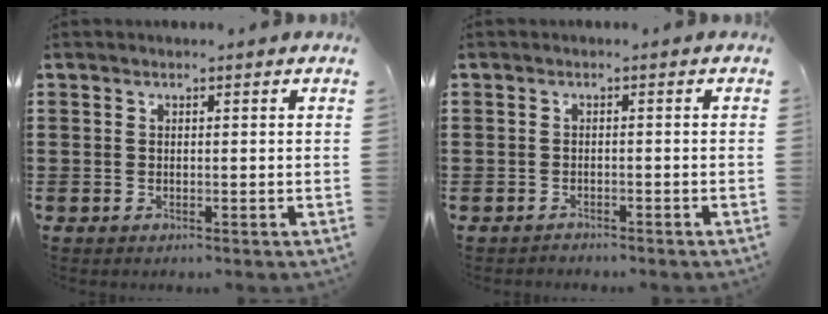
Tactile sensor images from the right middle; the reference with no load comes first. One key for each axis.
{"total": 1.0, "fx": -1.0, "fy": 0.3, "fz": -0.2, "tx": 0.002, "ty": 0.005, "tz": -0.023}